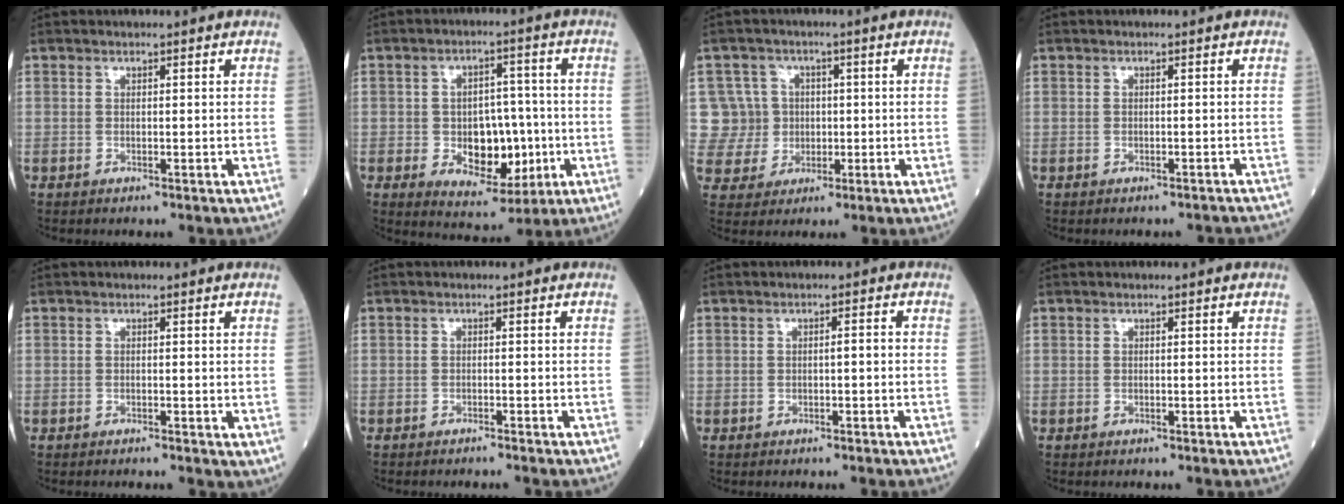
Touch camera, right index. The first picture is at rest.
{"total": 10.0, "force": [-1.8, 5.8, 7.9], "torque": [-0.119, 0.005, -0.017]}
{"total": 7.8, "force": [1.2, 7.7, 0.3], "torque": [-0.007, 0.025, 0.029]}
{"total": 2.4, "force": [-2.2, 0.6, 0.5], "torque": [-0.008, -0.003, -0.024]}
{"total": 0.8, "force": [-0.1, 0.4, 0.7], "torque": [-0.012, -0.002, -0.004]}
{"total": 1.2, "force": [-1.1, -0.2, 0.4], "torque": [-0.009, 0.001, -0.015]}
{"total": 1.1, "force": [-0.2, 0.2, 1.0], "torque": [-0.016, 0.002, -0.003]}
{"total": 0.0}